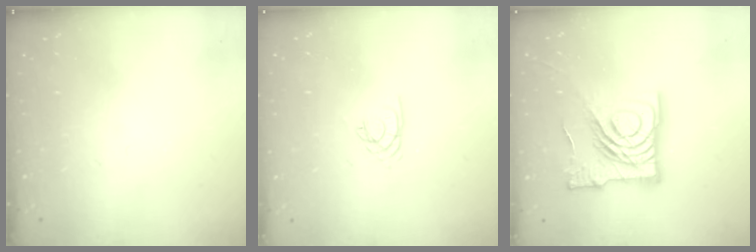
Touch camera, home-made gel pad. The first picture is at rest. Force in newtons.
{"total": 2.1, "press": 2.1, "slide": 0.3}
{"total": 23.5, "press": 23.3, "slide": 2.7}